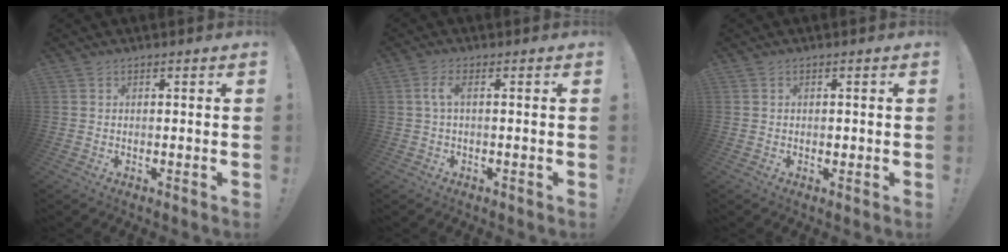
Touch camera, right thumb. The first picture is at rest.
{"total": 3.9, "force": [0.4, 1.0, 3.8], "torque": [-0.079, 0.003, 0.004]}
{"total": 0.9, "force": [-0.3, 0.7, 0.4], "torque": [-0.006, 0.004, -0.005]}